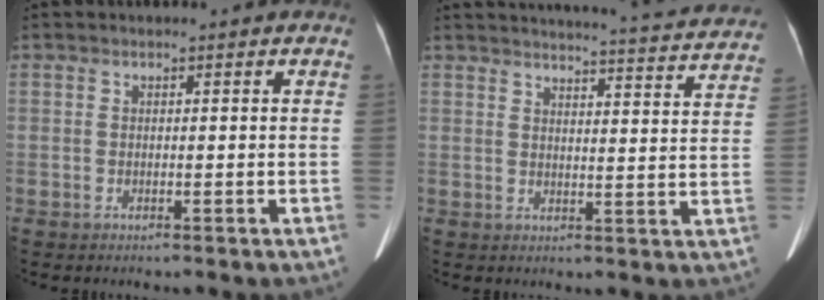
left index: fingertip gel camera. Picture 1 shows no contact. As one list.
[{"total": 23.3, "force": [22.5, 1.3, 6.1], "torque": [-0.080, -0.057, 0.256]}]